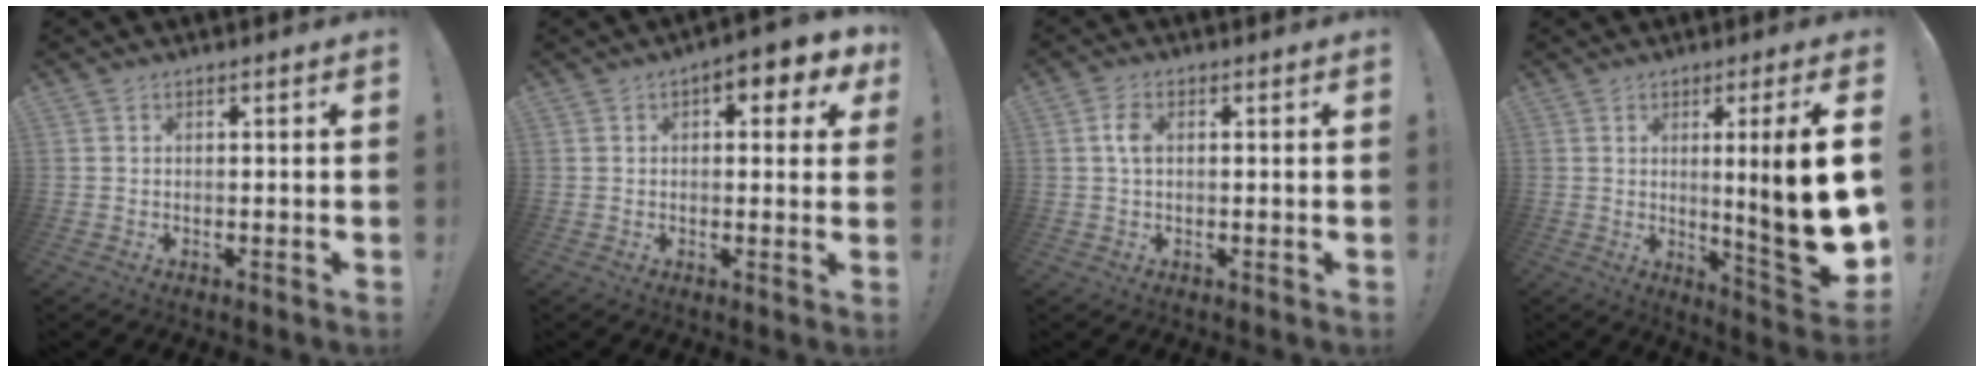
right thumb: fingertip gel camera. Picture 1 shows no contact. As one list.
[{"total": 5.8, "force": [2.5, 2.6, 4.5], "torque": [-0.040, -0.012, 0.035]}, {"total": 3.8, "force": [0.5, 2.2, 3.0], "torque": [-0.051, 0.006, 0.008]}, {"total": 14.7, "force": [1.5, 0.1, 14.7], "torque": [-0.210, -0.024, 0.015]}]